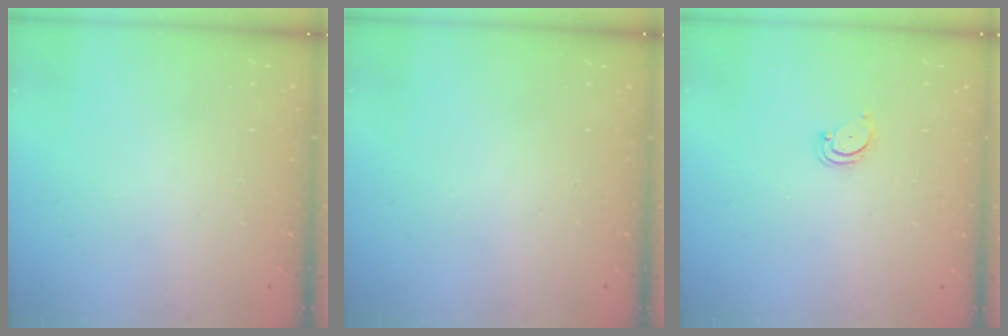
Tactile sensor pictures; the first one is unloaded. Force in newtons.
{"total": 0.0}
{"total": 2.7, "press": 2.7, "slide": 0.3}